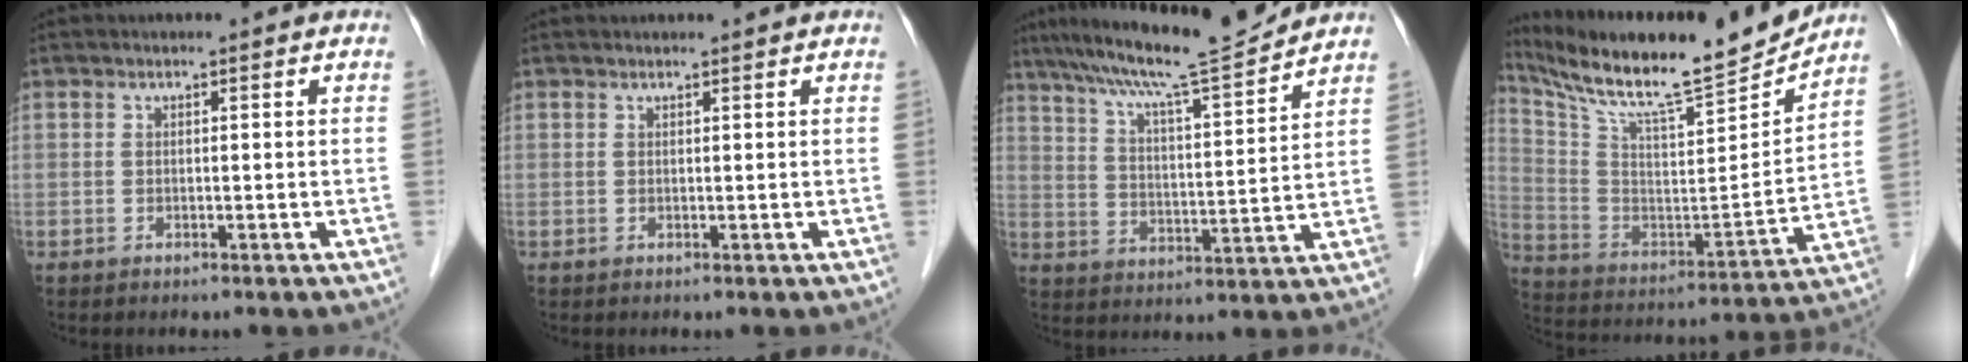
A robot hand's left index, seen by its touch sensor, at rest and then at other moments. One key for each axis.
{"total": 1.5, "fx": 1.5, "fy": 0.0, "fz": 0.2, "tx": -0.007, "ty": 0.011, "tz": 0.022}
{"total": 14.6, "fx": 13.0, "fy": -0.6, "fz": 6.6, "tx": -0.117, "ty": 0.003, "tz": 0.206}
{"total": 22.0, "fx": 20.0, "fy": 0.8, "fz": 9.3, "tx": -0.180, "ty": -0.035, "tz": 0.324}